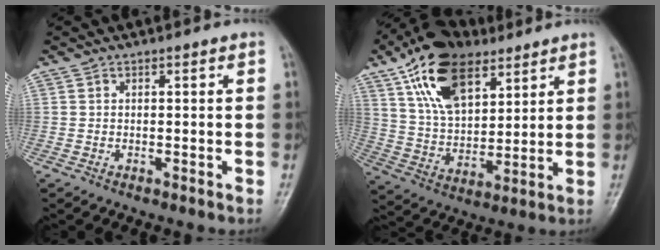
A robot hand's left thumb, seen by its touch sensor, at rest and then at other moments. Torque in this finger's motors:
{"motor_torque": [0.32, 0.37, 1.36, -1.39, 0.20]}